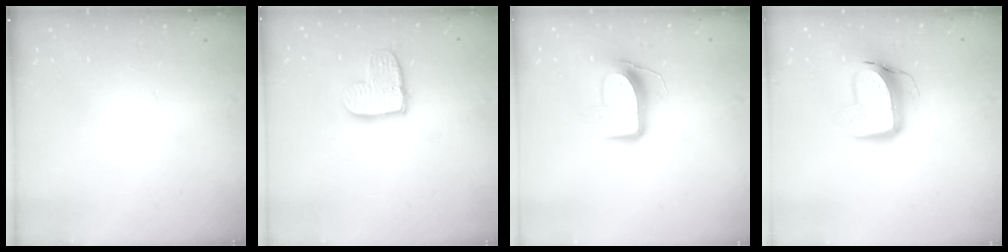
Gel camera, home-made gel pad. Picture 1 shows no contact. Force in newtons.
{"total": 10.9, "press": 10.8, "slide": 0.9}
{"total": 10.0, "press": 10.0, "slide": 0.5}
{"total": 10.2, "press": 10.2, "slide": 1.0}